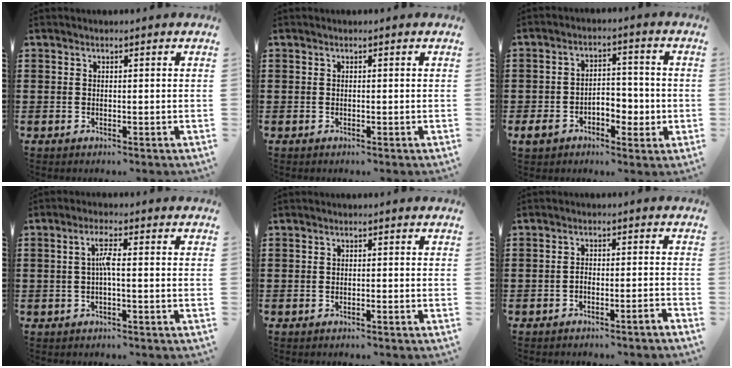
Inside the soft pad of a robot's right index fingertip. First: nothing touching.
{"total": 0.0}
{"total": 5.3, "force": [-2.0, 3.6, 3.4], "torque": [-0.057, 0.010, -0.040]}
{"total": 3.3, "force": [-0.3, 0.4, 3.3], "torque": [-0.063, 0.002, -0.010]}
{"total": 0.6, "force": [-0.6, 0.0, 0.2], "torque": [-0.004, -0.002, -0.012]}
{"total": 2.2, "force": [-2.1, 0.0, 0.6], "torque": [-0.014, 0.001, -0.043]}